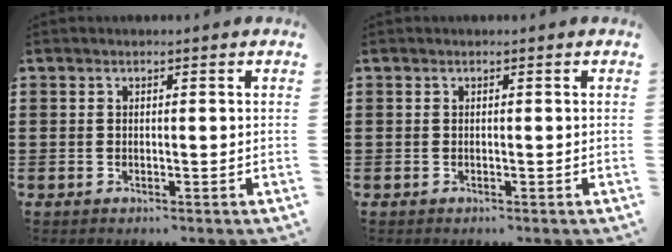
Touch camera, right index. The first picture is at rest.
{"total": 0.0}